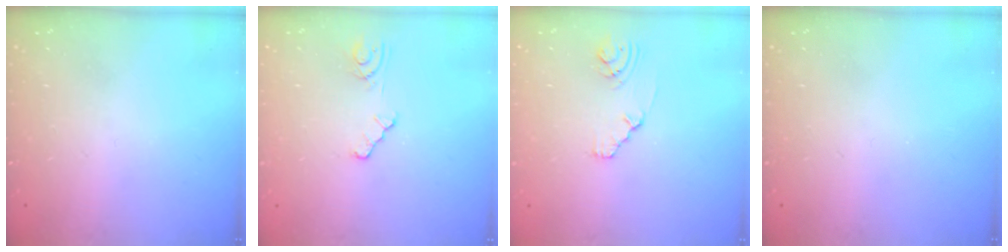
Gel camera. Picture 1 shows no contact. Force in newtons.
{"total": 4.7, "press": 4.7, "slide": 0.4}
{"total": 3.1, "press": 3.1, "slide": 0.5}
{"total": 0.0}